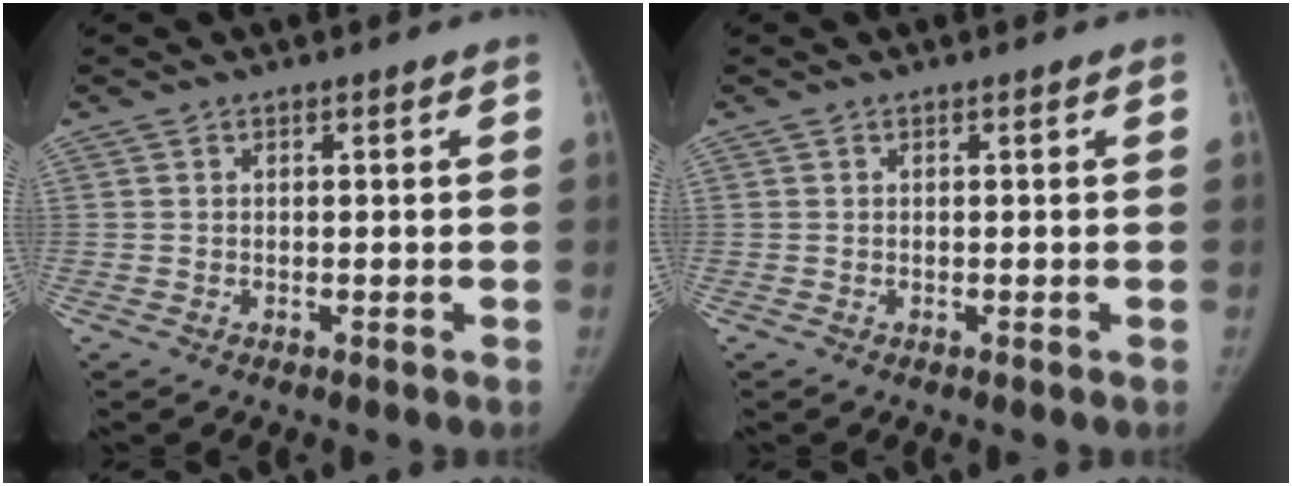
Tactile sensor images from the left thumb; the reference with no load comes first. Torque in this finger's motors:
{"motor_torque": [0.02, -0.01, 0.04, -0.01, 0.03]}